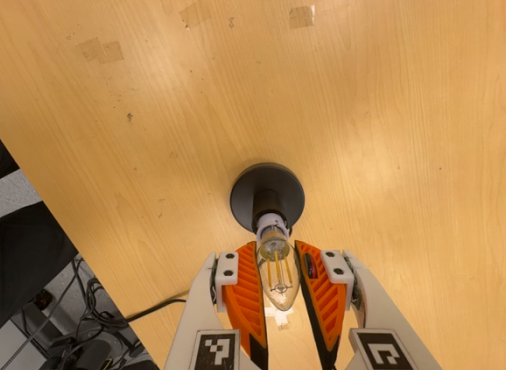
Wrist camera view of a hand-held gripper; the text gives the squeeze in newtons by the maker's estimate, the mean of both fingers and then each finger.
{"total": 11.5, "left": 10.9, "right": 12.1}